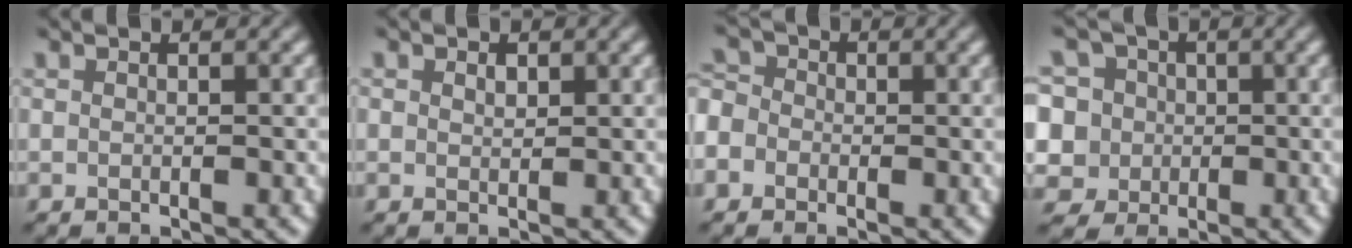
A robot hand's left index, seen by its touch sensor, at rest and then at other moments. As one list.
[{"total": 1.0, "force": [0.4, 0.7, 0.4], "torque": [-0.008, -0.001, 0.006]}, {"total": 4.0, "force": [-0.9, 3.6, 1.4], "torque": [-0.033, 0.025, -0.042]}, {"total": 9.8, "force": [3.1, 8.0, 4.7], "torque": [-0.093, 0.037, 0.014]}]